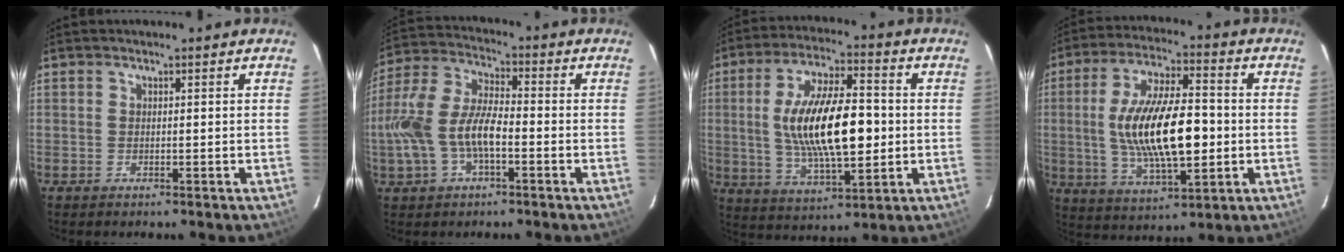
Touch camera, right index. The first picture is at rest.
{"total": 12.8, "force": [-3.3, 5.8, 10.9], "torque": [-0.236, 0.008, -0.062]}
{"total": 18.0, "force": [0.0, 6.8, 16.7], "torque": [-0.303, 0.004, 0.008]}
{"total": 18.1, "force": [-1.0, 6.8, 16.8], "torque": [-0.311, 0.000, -0.009]}